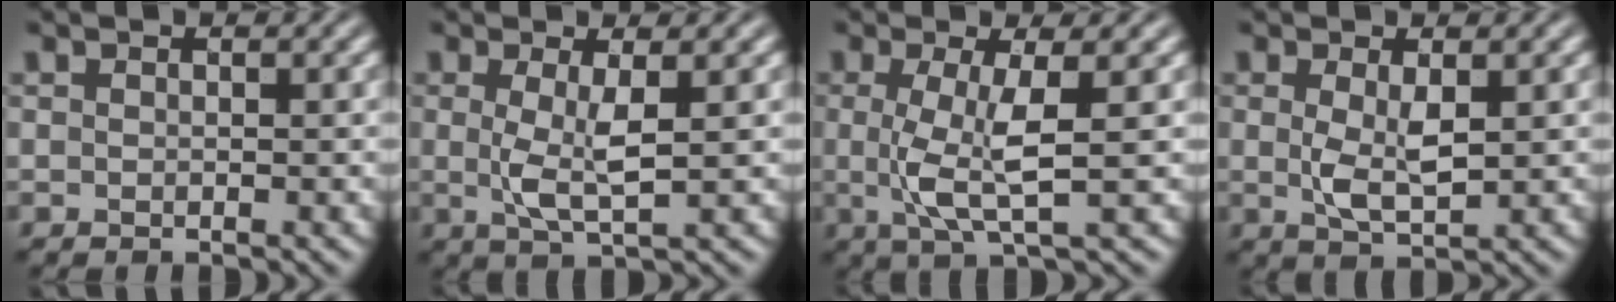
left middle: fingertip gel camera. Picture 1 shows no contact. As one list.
[{"total": 3.1, "force": [0.3, 0.6, 3.0], "torque": [-0.064, -0.006, 0.008]}, {"total": 4.4, "force": [0.1, 0.9, 4.3], "torque": [-0.089, -0.004, 0.002]}, {"total": 2.9, "force": [0.4, 1.2, 2.7], "torque": [-0.058, -0.004, 0.010]}]